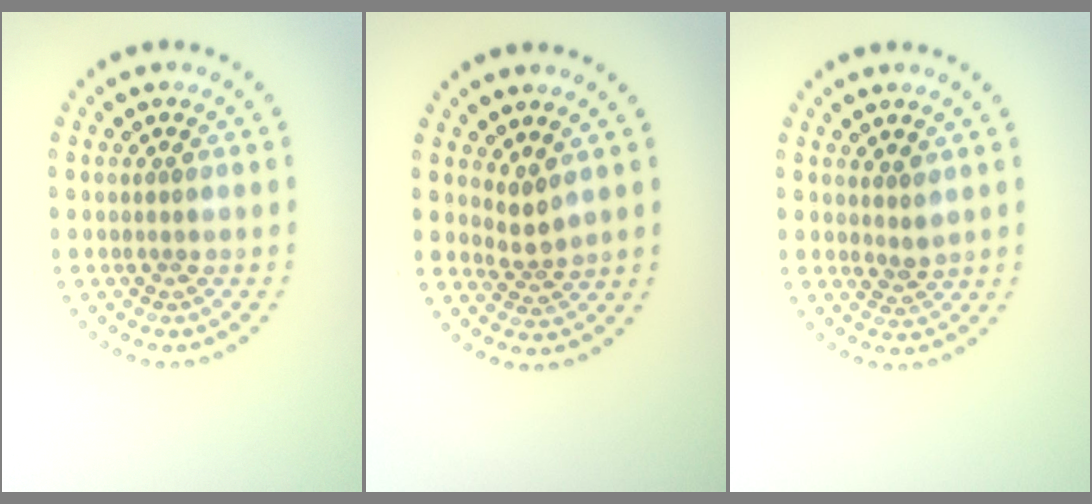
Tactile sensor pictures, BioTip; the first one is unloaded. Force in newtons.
{"total": 1.9, "press": 1.2, "slide": 1.4}
{"total": 1.4, "press": 1.2, "slide": 0.9}